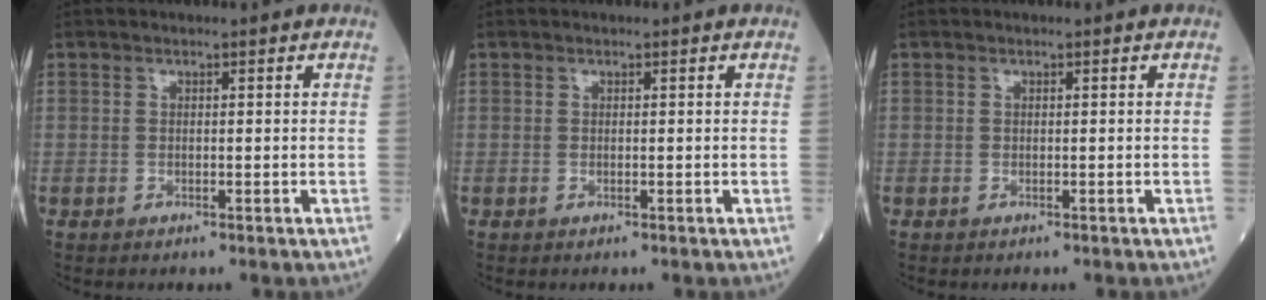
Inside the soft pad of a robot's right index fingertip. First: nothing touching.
{"total": 0.0}
{"total": 0.0}